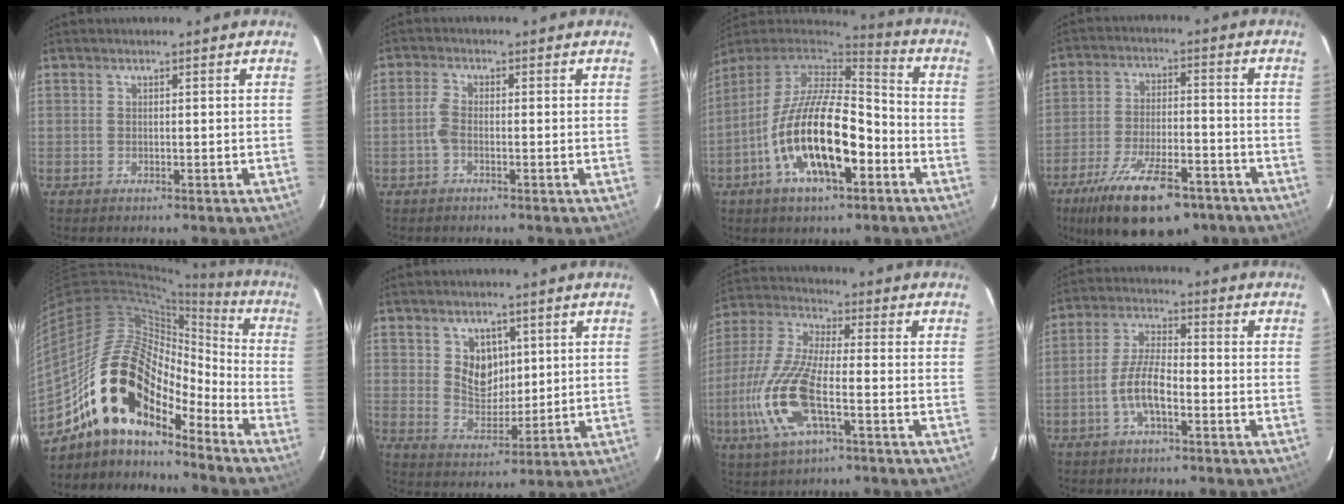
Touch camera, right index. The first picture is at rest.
{"total": 2.5, "force": [-0.9, 1.1, 2.0], "torque": [-0.051, 0.006, -0.018]}
{"total": 19.9, "force": [-7.4, 7.8, 16.7], "torque": [-0.321, -0.016, -0.135]}
{"total": 18.5, "force": [-12.4, 7.0, 11.8], "torque": [-0.227, -0.025, -0.193]}
{"total": 20.2, "force": [-13.9, 9.2, 11.5], "torque": [-0.214, 0.005, -0.261]}
{"total": 7.2, "force": [2.5, 5.7, 3.7], "torque": [-0.061, 0.003, 0.055]}
{"total": 15.6, "force": [-4.8, 4.8, 14.0], "torque": [-0.313, -0.010, -0.098]}
{"total": 7.4, "force": [-3.0, 2.4, 6.3], "torque": [-0.131, 0.006, -0.056]}